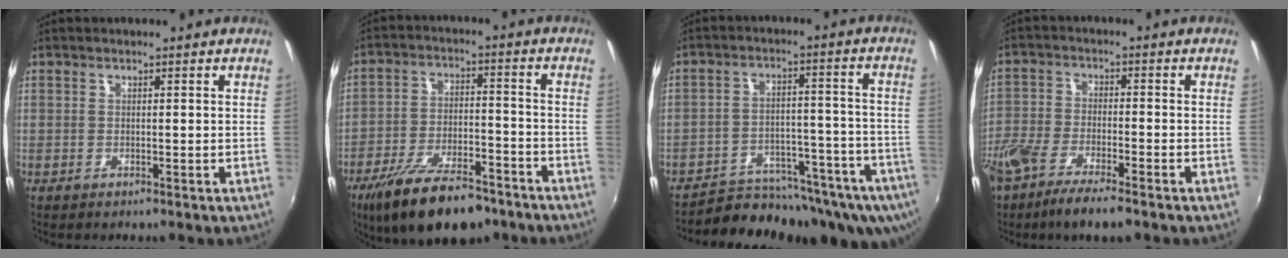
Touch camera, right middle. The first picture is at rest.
{"total": 17.4, "force": [-12.6, 6.4, 10.1], "torque": [-0.197, -0.025, -0.201]}
{"total": 21.2, "force": [-16.3, 7.7, 11.1], "torque": [-0.172, -0.027, -0.209]}
{"total": 10.2, "force": [-7.3, 2.5, 6.6], "torque": [-0.155, -0.029, -0.144]}